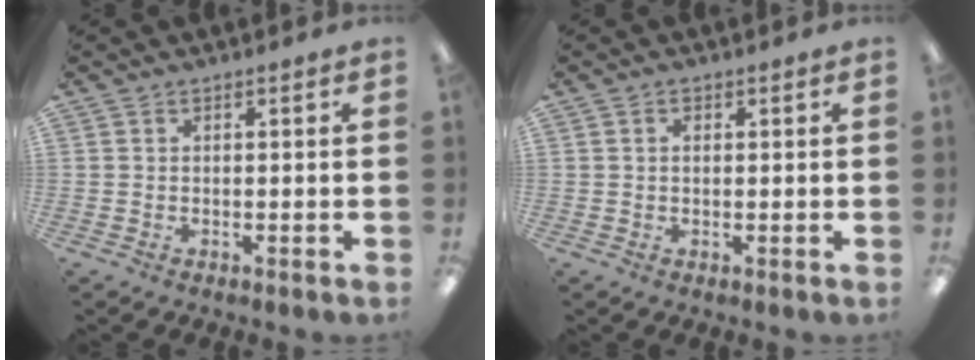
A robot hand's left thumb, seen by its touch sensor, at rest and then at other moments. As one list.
[{"total": 1.0, "force": [0.3, 0.7, 0.7], "torque": [-0.016, 0.005, 0.004]}]